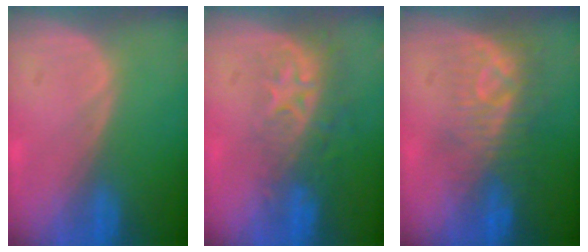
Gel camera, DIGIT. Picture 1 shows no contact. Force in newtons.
{"total": 8.7, "press": 7.2, "slide": 4.9}
{"total": 8.2, "press": 7.5, "slide": 3.4}